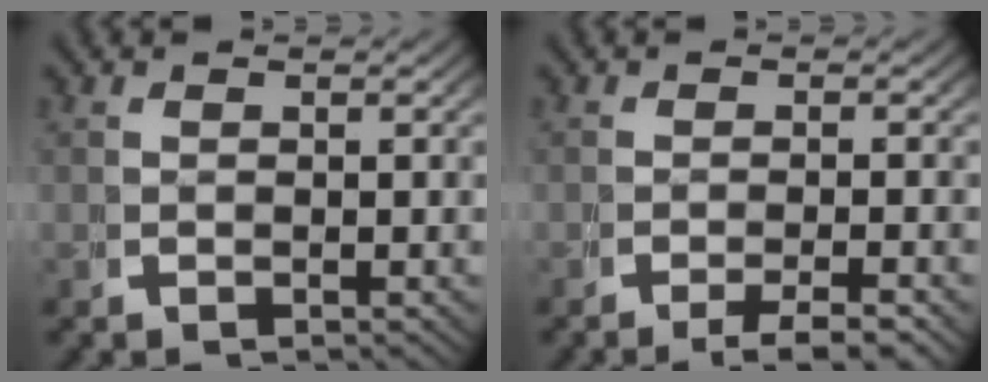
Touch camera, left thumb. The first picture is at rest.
{"total": 3.0, "force": [-2.2, 0.7, 1.9], "torque": [-0.034, -0.002, -0.037]}